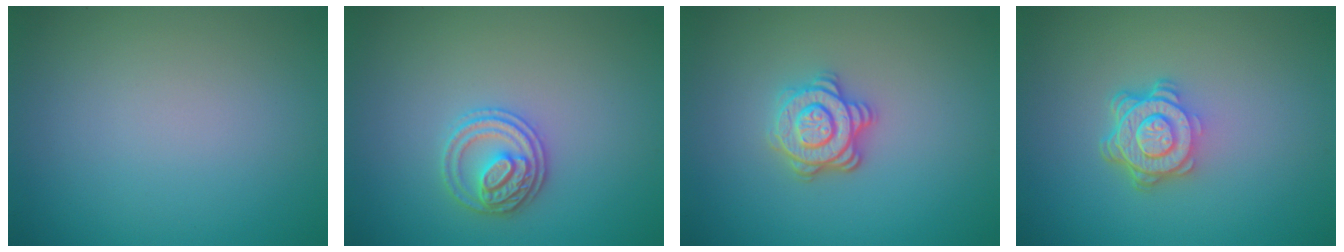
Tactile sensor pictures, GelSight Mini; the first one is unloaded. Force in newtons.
{"total": 2.7, "press": 2.7, "slide": 0.6}
{"total": 3.6, "press": 3.1, "slide": 1.9}
{"total": 4.8, "press": 3.4, "slide": 3.4}